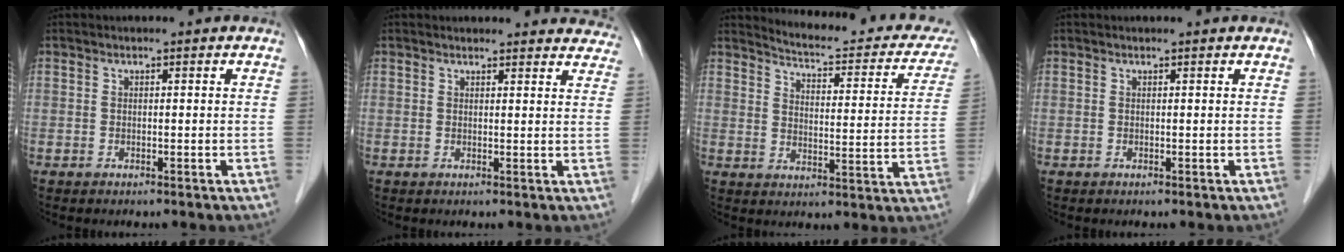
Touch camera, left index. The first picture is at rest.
{"total": 12.1, "force": [11.6, 2.9, 1.7], "torque": [0.016, -0.006, 0.102]}
{"total": 18.4, "force": [17.0, 3.8, 5.8], "torque": [-0.062, -0.044, 0.195]}
{"total": 0.7, "force": [0.7, 0.1, 0.1], "torque": [-0.007, 0.006, 0.009]}